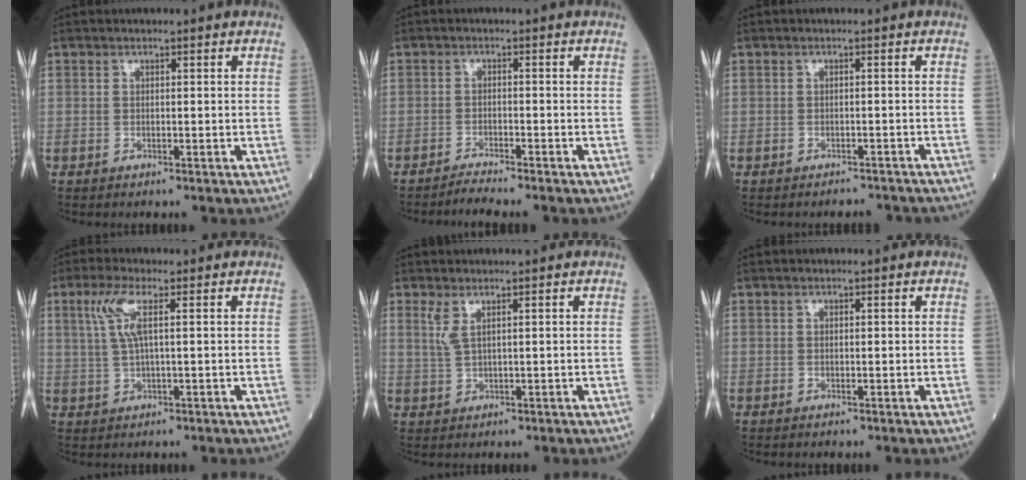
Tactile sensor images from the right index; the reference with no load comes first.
{"total": 2.4, "force": [-2.2, -1.0, 0.2], "torque": [-0.011, -0.009, -0.040]}
{"total": 3.4, "force": [-3.2, 1.1, 0.3], "torque": [0.001, -0.003, -0.035]}
{"total": 4.4, "force": [1.5, 0.5, 4.1], "torque": [-0.097, 0.012, 0.037]}
{"total": 2.0, "force": [1.1, 0.1, 1.6], "torque": [-0.047, 0.003, 0.029]}
{"total": 0.0}